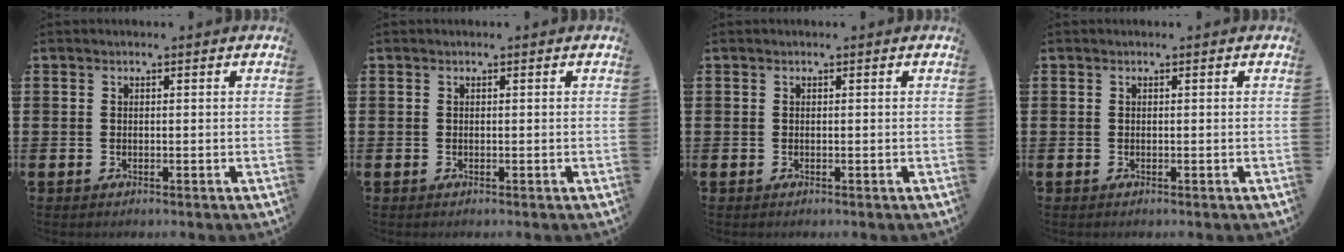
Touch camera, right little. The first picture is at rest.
{"total": 0.0}
{"total": 0.0}
{"total": 0.0}